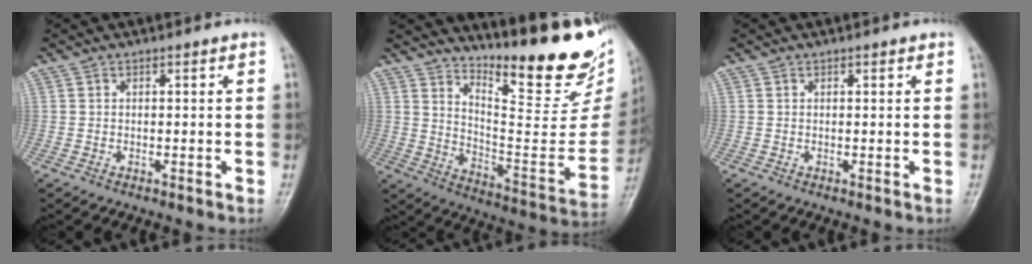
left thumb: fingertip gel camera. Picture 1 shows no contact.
{"total": 24.4, "force": [18.9, 6.2, 14.1], "torque": [-0.168, -0.152, 0.271]}
{"total": 0.5, "force": [0.3, 0.3, 0.3], "torque": [0.000, -0.001, 0.001]}